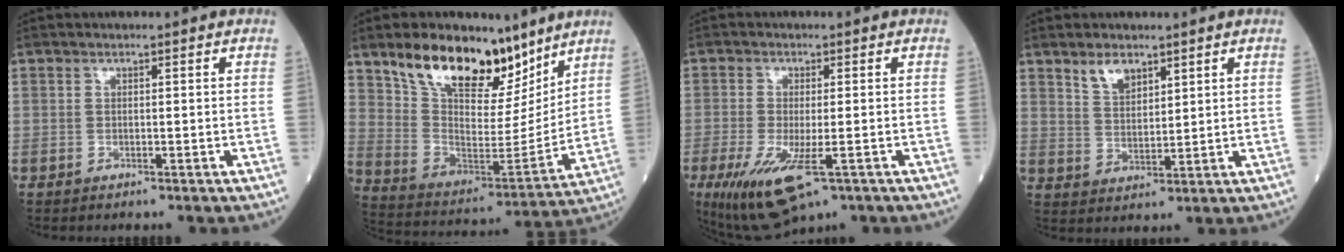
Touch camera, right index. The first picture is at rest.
{"total": 18.7, "force": [12.9, 7.8, 11.1], "torque": [-0.197, 0.002, 0.234]}
{"total": 10.6, "force": [-5.1, 3.2, 8.8], "torque": [-0.162, -0.029, -0.079]}
{"total": 4.6, "force": [3.3, 2.2, 2.4], "torque": [-0.047, 0.001, 0.069]}